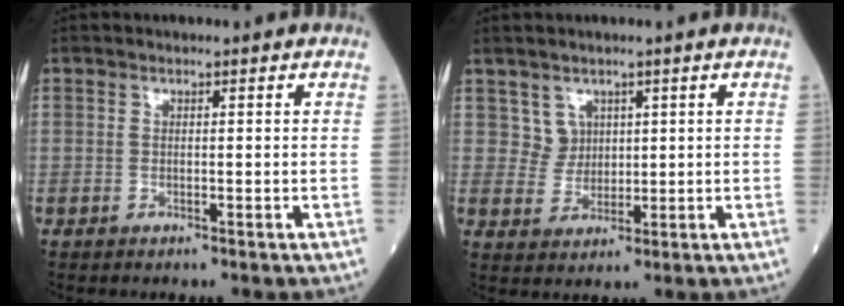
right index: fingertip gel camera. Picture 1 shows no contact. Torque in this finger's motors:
{"motor_torque": [-0.03, 0.13, -0.02, -0.03]}